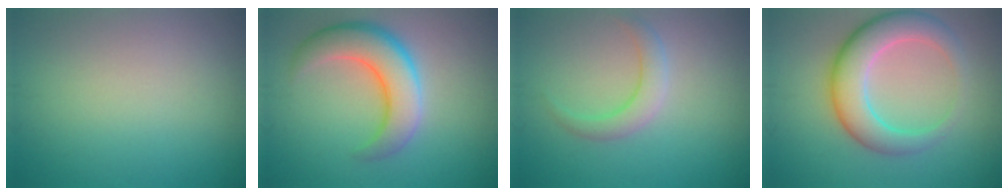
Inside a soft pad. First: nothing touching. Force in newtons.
{"total": 6.4, "press": 6.4, "slide": 0.4}
{"total": 2.4, "press": 2.4, "slide": 0.1}
{"total": 6.4, "press": 6.4, "slide": 0.3}